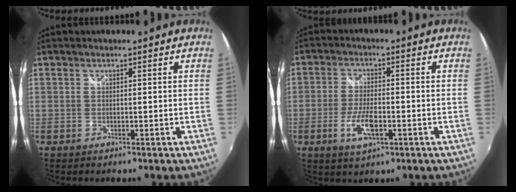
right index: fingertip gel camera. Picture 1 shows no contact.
{"total": 7.0, "force": [-2.6, 2.6, 5.9], "torque": [-0.125, -0.009, -0.048]}